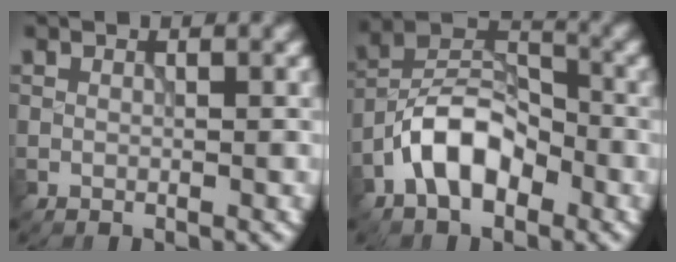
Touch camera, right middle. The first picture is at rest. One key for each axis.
{"total": 6.8, "fx": -3.4, "fy": 3.8, "fz": 4.5, "tx": -0.074, "ty": 0.014, "tz": -0.072}